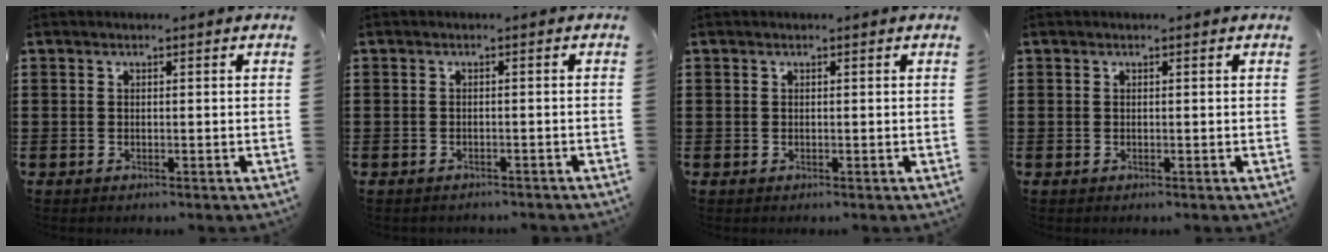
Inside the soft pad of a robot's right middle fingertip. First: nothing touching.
{"total": 1.1, "force": [-1.1, 0.3, 0.0], "torque": [-0.005, 0.002, -0.024]}
{"total": 0.0}
{"total": 0.0}